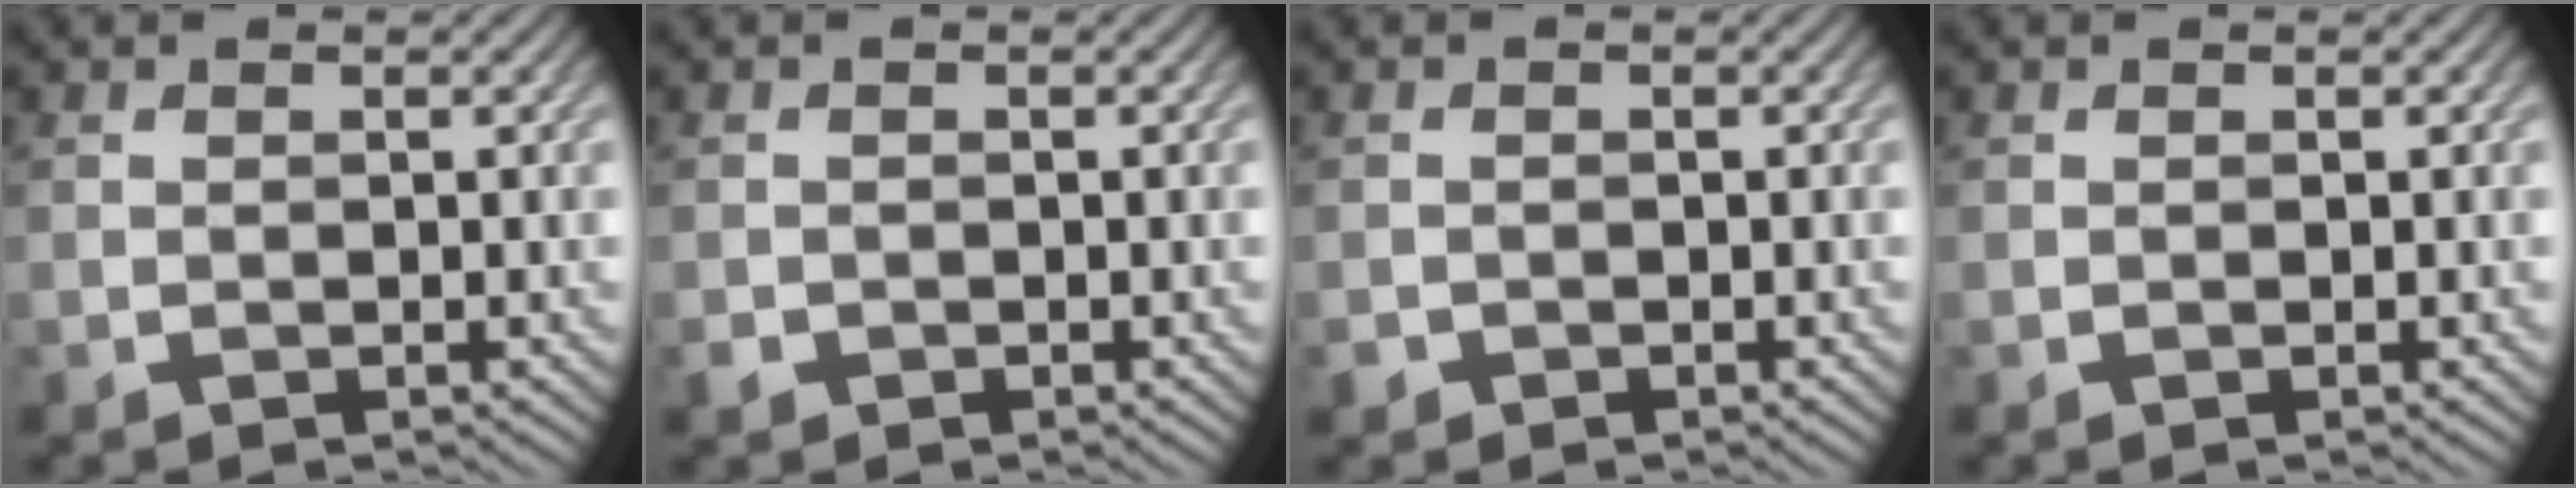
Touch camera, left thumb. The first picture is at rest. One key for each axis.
{"total": 1.2, "fx": -0.7, "fy": 0.9, "fz": 0.3, "tx": -0.006, "ty": -0.006, "tz": -0.016}
{"total": 1.4, "fx": -0.8, "fy": 1.0, "fz": 0.3, "tx": -0.007, "ty": -0.005, "tz": -0.020}
{"total": 0.0}